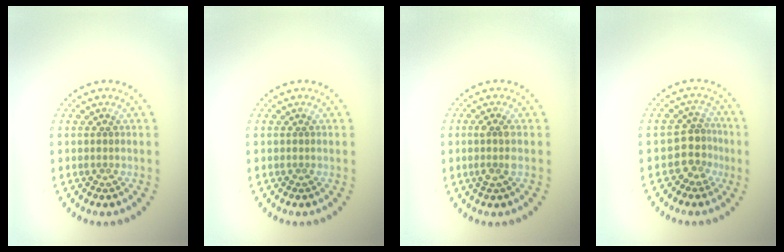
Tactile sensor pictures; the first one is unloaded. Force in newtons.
{"total": 0.0}
{"total": 1.7, "press": 1.5, "slide": 0.8}
{"total": 2.8, "press": 2.1, "slide": 1.8}